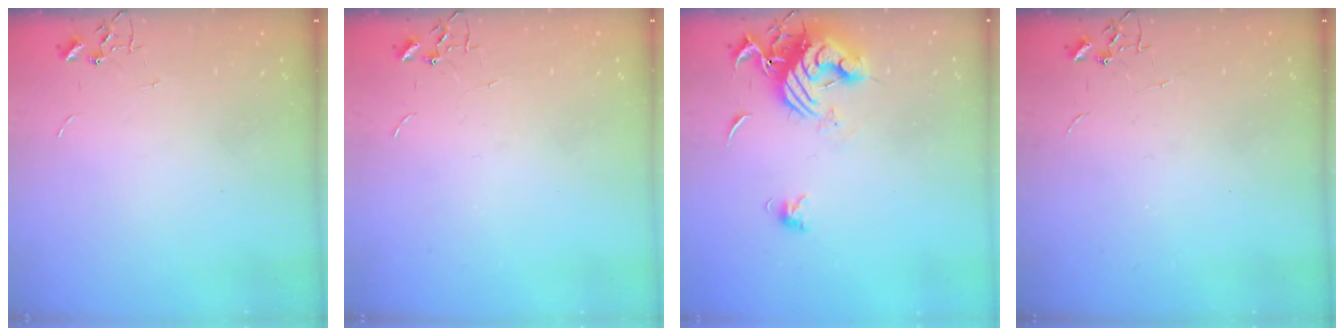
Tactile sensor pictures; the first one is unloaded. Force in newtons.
{"total": 0.0}
{"total": 12.5, "press": 12.5, "slide": 1.4}
{"total": 0.0}